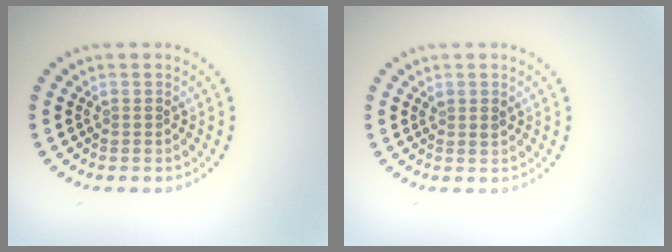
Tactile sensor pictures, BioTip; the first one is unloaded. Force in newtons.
{"total": 0.8, "press": 0.8, "slide": 0.3}